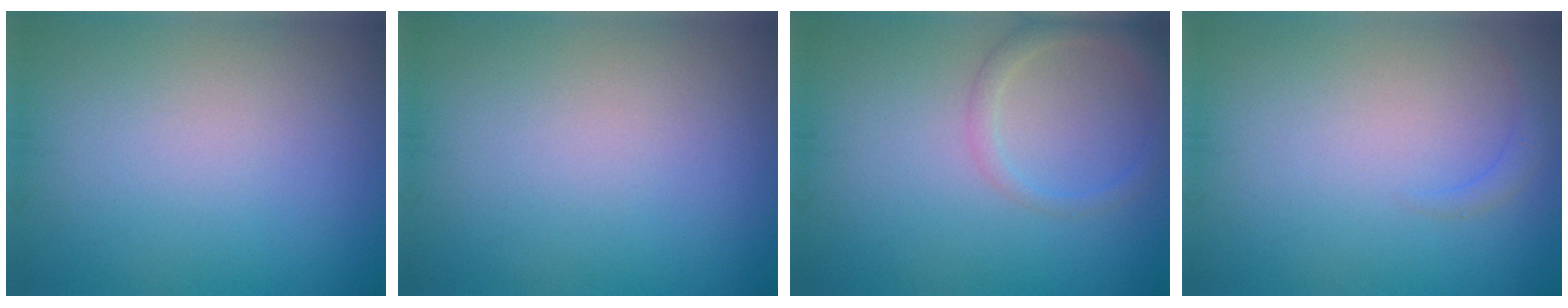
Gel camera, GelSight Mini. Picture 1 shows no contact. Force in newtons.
{"total": 0.0}
{"total": 2.1, "press": 2.1, "slide": 0.1}
{"total": 1.0, "press": 1.0, "slide": 0.2}